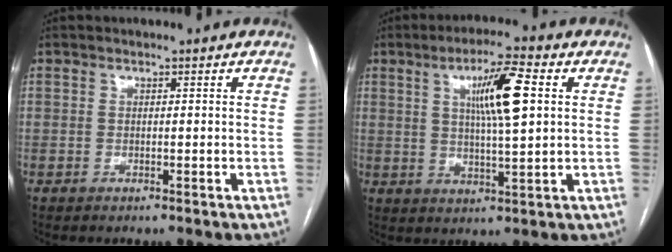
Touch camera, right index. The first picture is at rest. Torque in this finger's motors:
{"motor_torque": [0.42, 0.02, 0.30, 0.09]}